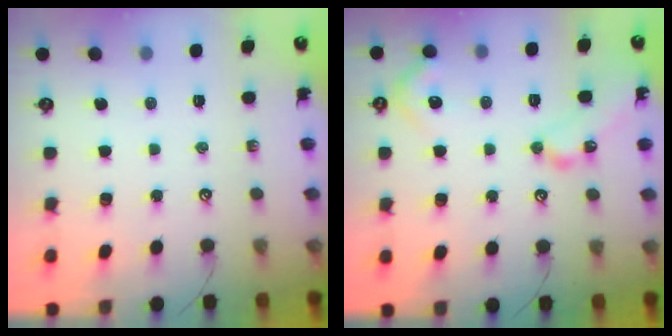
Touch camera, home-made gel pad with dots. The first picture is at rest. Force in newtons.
{"total": 15.1, "press": 15.1, "slide": 0.1}